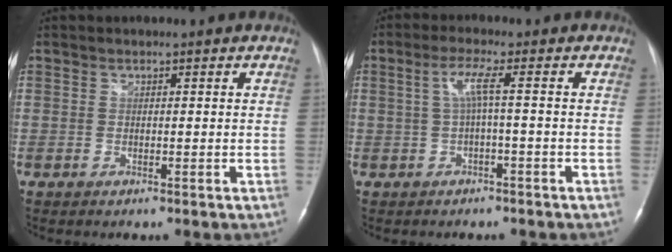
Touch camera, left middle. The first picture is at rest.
{"total": 3.4, "force": [-0.1, -0.5, 3.4], "torque": [-0.069, 0.013, 0.002]}